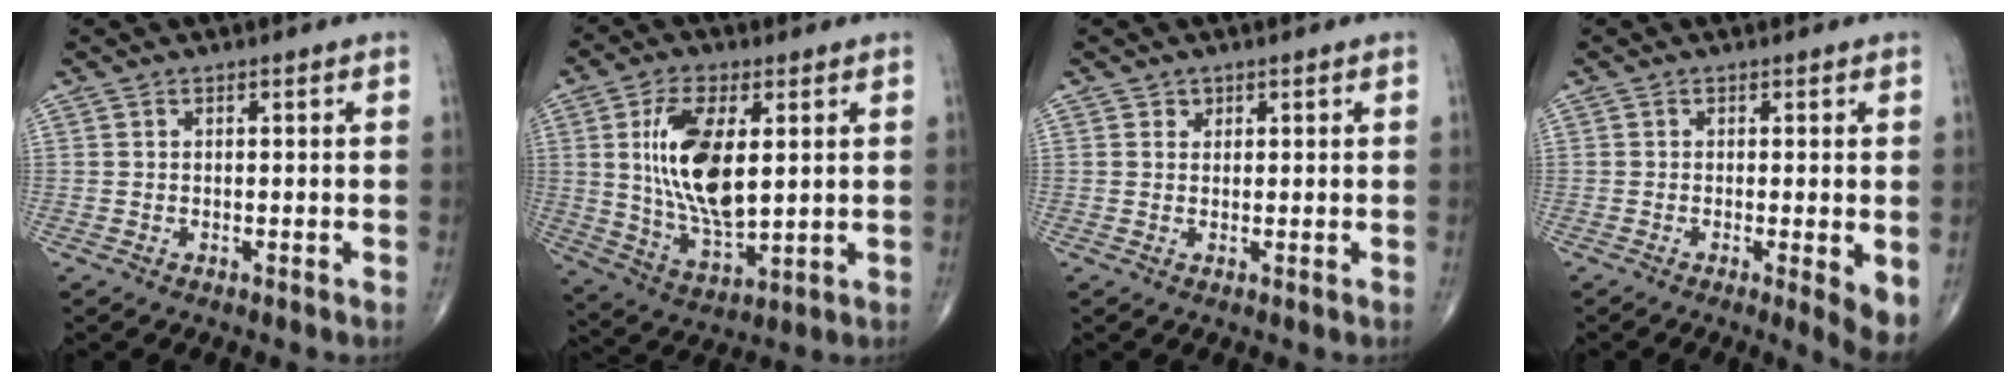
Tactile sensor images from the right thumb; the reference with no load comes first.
{"total": 15.8, "force": [3.0, 7.4, 13.7], "torque": [-0.254, -0.021, 0.064]}
{"total": 1.1, "force": [0.6, 0.9, 0.1], "torque": [0.010, -0.002, 0.008]}
{"total": 4.6, "force": [-0.7, 0.7, 4.5], "torque": [-0.070, -0.016, -0.015]}